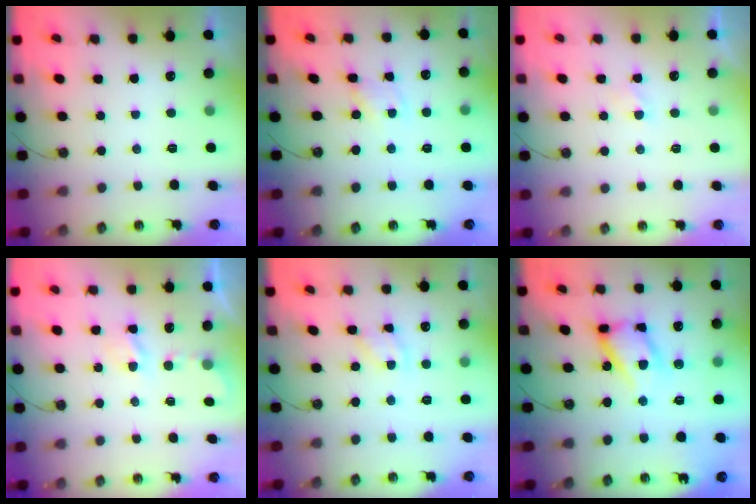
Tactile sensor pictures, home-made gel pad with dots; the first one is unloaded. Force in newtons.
{"total": 1.6, "press": 1.6, "slide": 0.2}
{"total": 1.4, "press": 1.4, "slide": 0.3}
{"total": 3.4, "press": 3.4, "slide": 0.5}
{"total": 4.5, "press": 4.5, "slide": 0.3}
{"total": 16.1, "press": 16.0, "slide": 1.4}